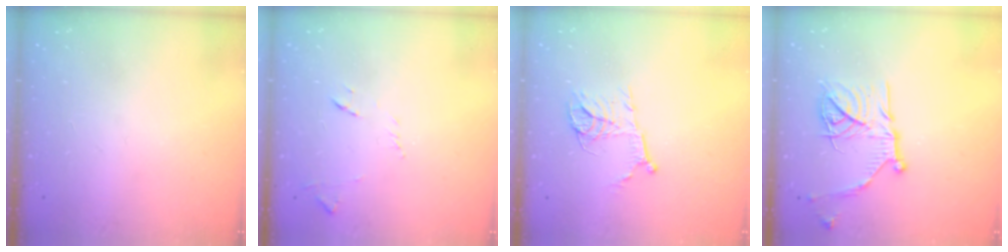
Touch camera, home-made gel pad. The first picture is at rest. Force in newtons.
{"total": 7.8, "press": 7.8, "slide": 0.6}
{"total": 10.4, "press": 10.4, "slide": 0.6}
{"total": 18.0, "press": 18.0, "slide": 1.5}